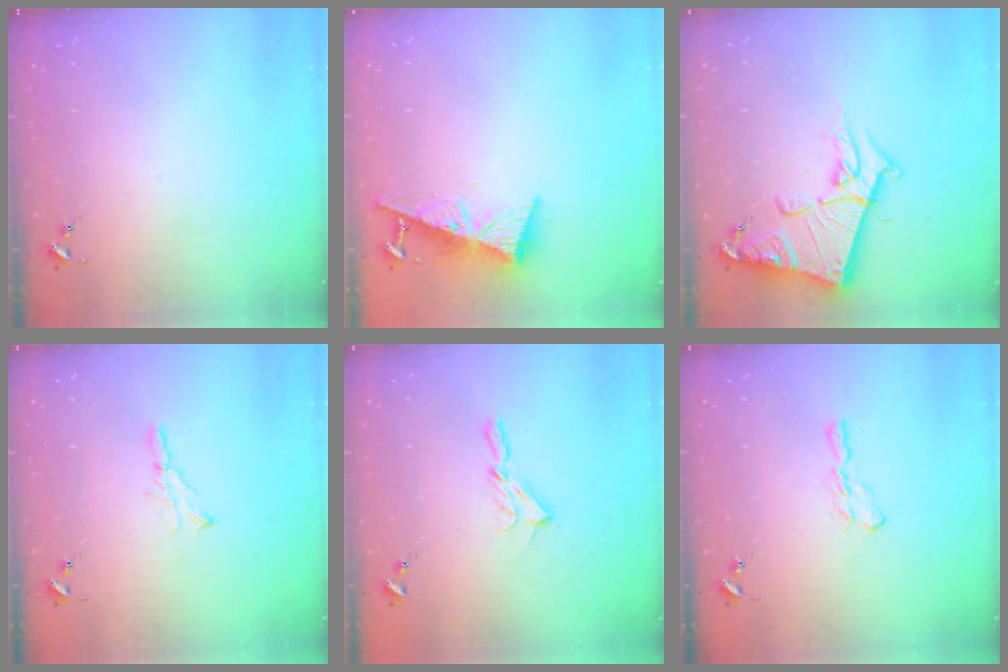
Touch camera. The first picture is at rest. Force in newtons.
{"total": 10.6, "press": 10.5, "slide": 1.2}
{"total": 14.8, "press": 14.8, "slide": 1.5}
{"total": 5.2, "press": 5.2, "slide": 0.3}
{"total": 5.9, "press": 5.9, "slide": 0.5}
{"total": 5.8, "press": 5.8, "slide": 0.5}